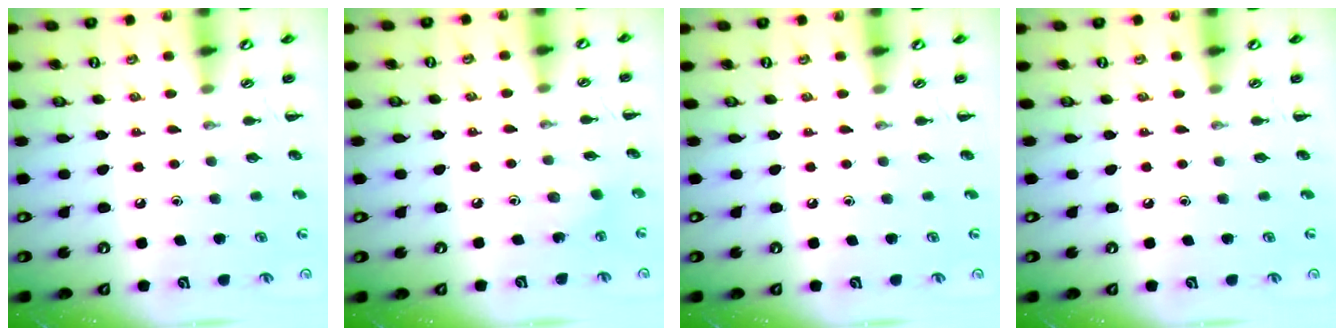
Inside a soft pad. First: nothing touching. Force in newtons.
{"total": 2.8, "press": 2.6, "slide": 0.9}
{"total": 0.0}
{"total": 0.0}